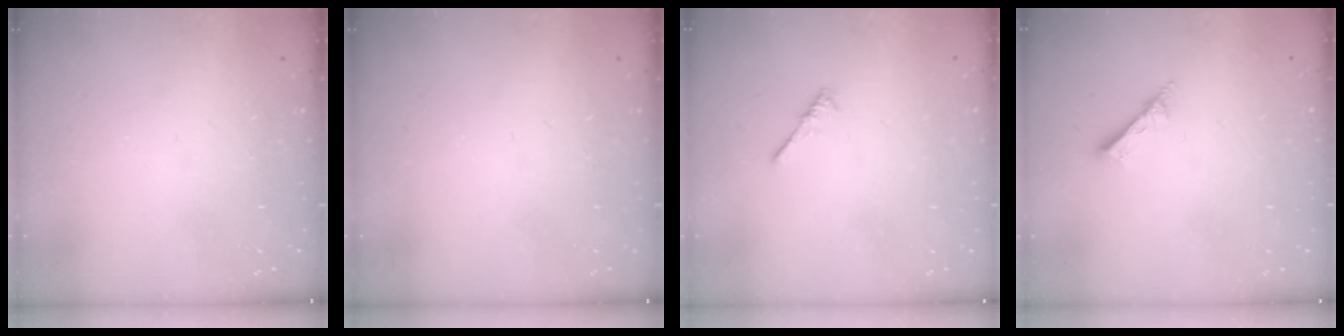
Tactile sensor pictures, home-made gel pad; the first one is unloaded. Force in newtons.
{"total": 0.0}
{"total": 0.0}
{"total": 3.1, "press": 3.1, "slide": 0.0}